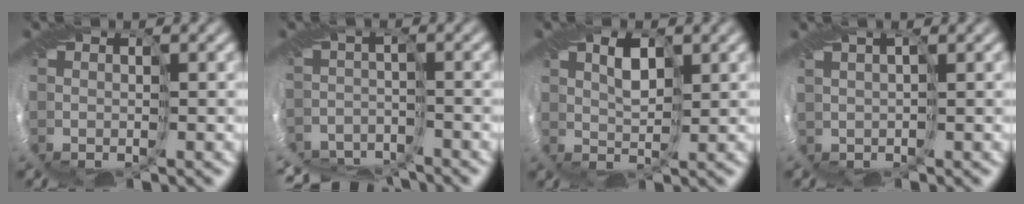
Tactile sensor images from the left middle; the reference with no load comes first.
{"total": 8.3, "force": [-7.7, 2.7, 1.2], "torque": [0.000, -0.001, -0.117]}
{"total": 1.7, "force": [0.6, 1.0, 1.3], "torque": [-0.024, 0.005, 0.011]}
{"total": 2.1, "force": [1.2, 1.0, 1.3], "torque": [-0.031, 0.012, 0.023]}